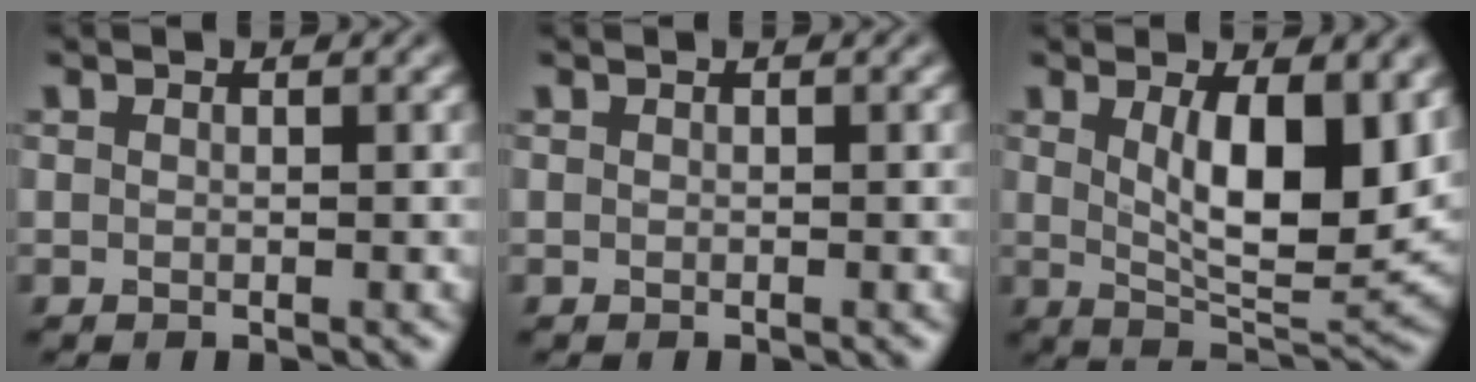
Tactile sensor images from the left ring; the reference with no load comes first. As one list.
[{"total": 0.0}, {"total": 9.0, "force": [1.9, 3.1, 8.2], "torque": [-0.132, -0.017, 0.039]}]